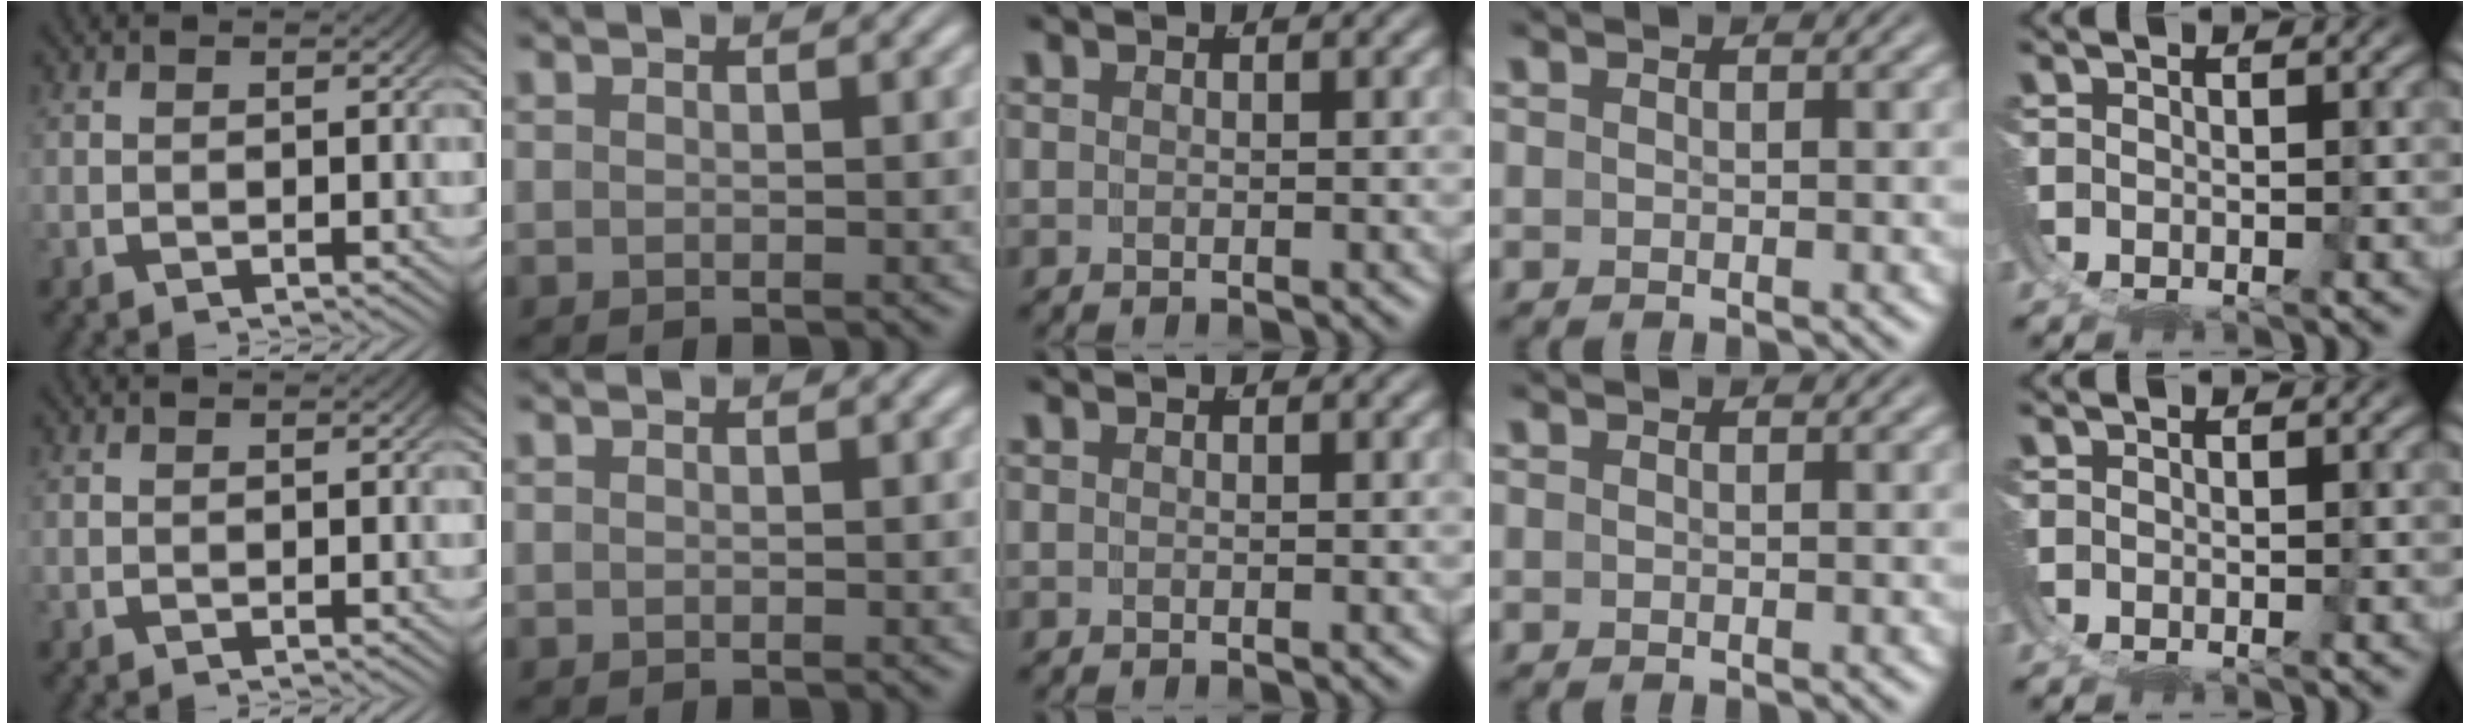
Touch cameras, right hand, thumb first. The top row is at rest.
{}